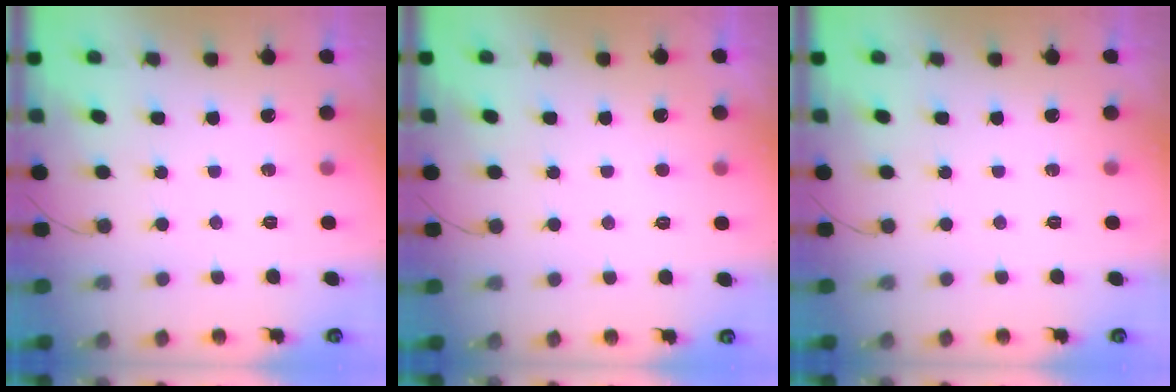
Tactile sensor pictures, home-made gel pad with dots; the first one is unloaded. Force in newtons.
{"total": 1.5, "press": 1.5, "slide": 0.2}
{"total": 0.0}